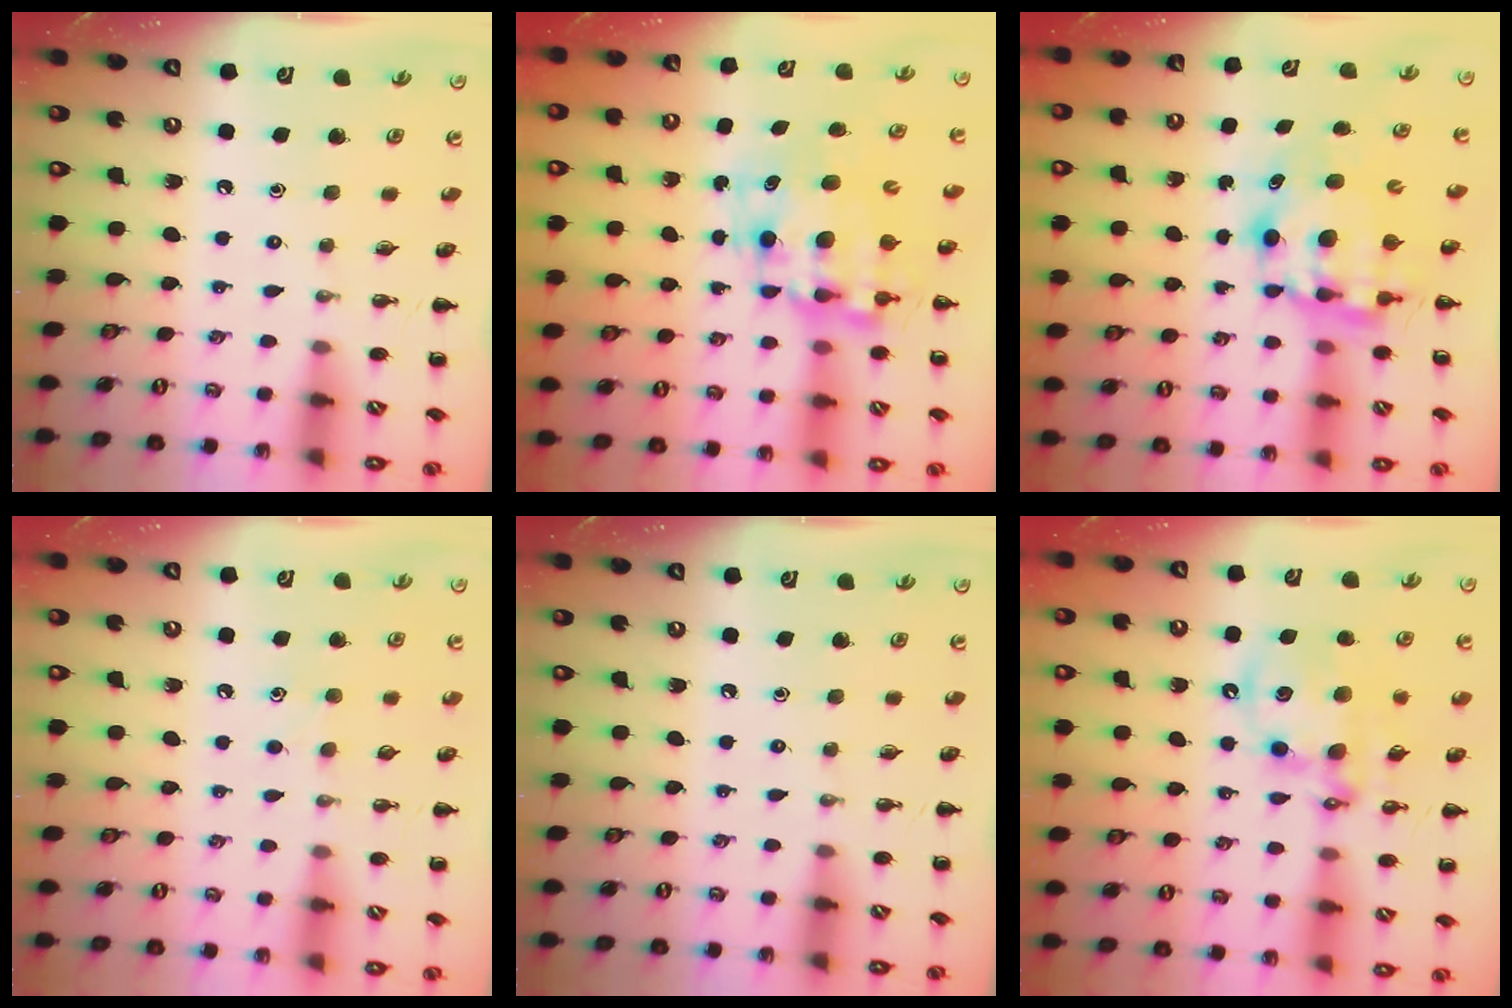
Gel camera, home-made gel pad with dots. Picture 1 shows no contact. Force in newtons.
{"total": 9.6, "press": 9.1, "slide": 3.0}
{"total": 6.7, "press": 6.5, "slide": 1.5}
{"total": 4.6, "press": 4.4, "slide": 1.4}
{"total": 0.0}
{"total": 12.6, "press": 12.2, "slide": 3.1}